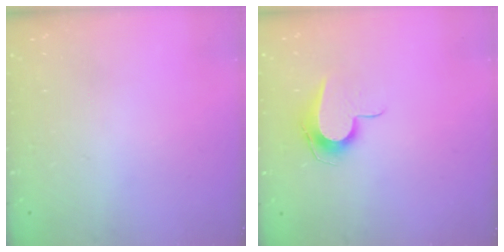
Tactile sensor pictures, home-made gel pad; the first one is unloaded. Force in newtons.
{"total": 8.4, "press": 8.3, "slide": 0.7}